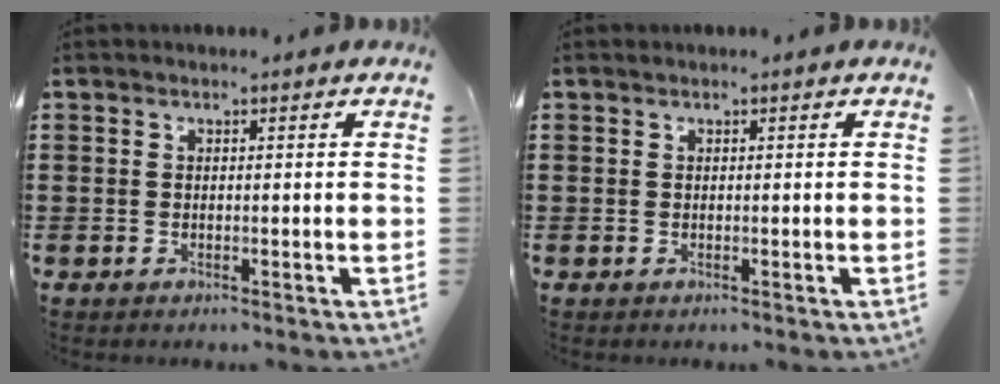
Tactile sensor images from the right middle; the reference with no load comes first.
{"total": 0.0}